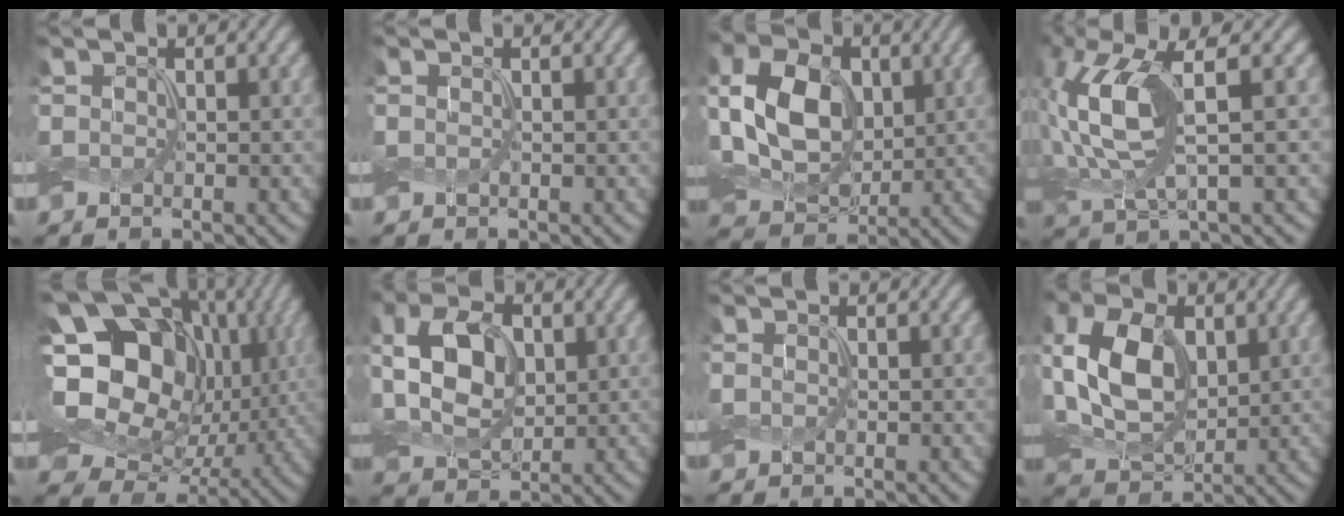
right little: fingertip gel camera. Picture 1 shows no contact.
{"total": 0.0}
{"total": 8.4, "force": [0.1, 6.0, 5.8], "torque": [-0.140, 0.000, -0.002]}
{"total": 8.1, "force": [0.6, 3.1, 7.4], "torque": [-0.185, -0.001, 0.016]}
{"total": 17.5, "force": [1.1, 14.2, 10.1], "torque": [-0.198, 0.013, 0.020]}
{"total": 7.0, "force": [0.0, 4.7, 5.2], "torque": [-0.121, 0.007, -0.004]}
{"total": 0.0}
{"total": 9.0, "force": [0.5, 6.0, 6.7], "torque": [-0.170, 0.003, 0.007]}